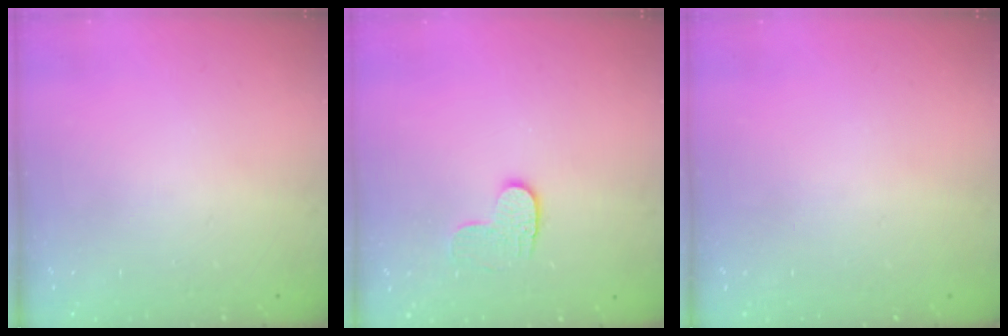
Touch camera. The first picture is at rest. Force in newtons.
{"total": 5.7, "press": 5.7, "slide": 0.5}
{"total": 0.0}